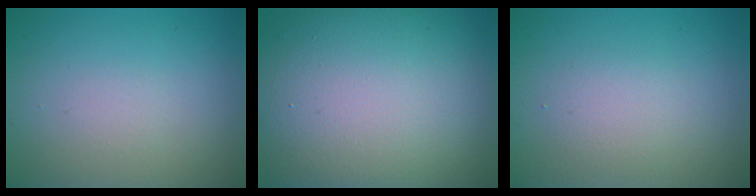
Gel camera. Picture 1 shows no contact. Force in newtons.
{"total": 17.1, "press": 17.1, "slide": 1.0}
{"total": 1.9, "press": 1.9, "slide": 0.0}